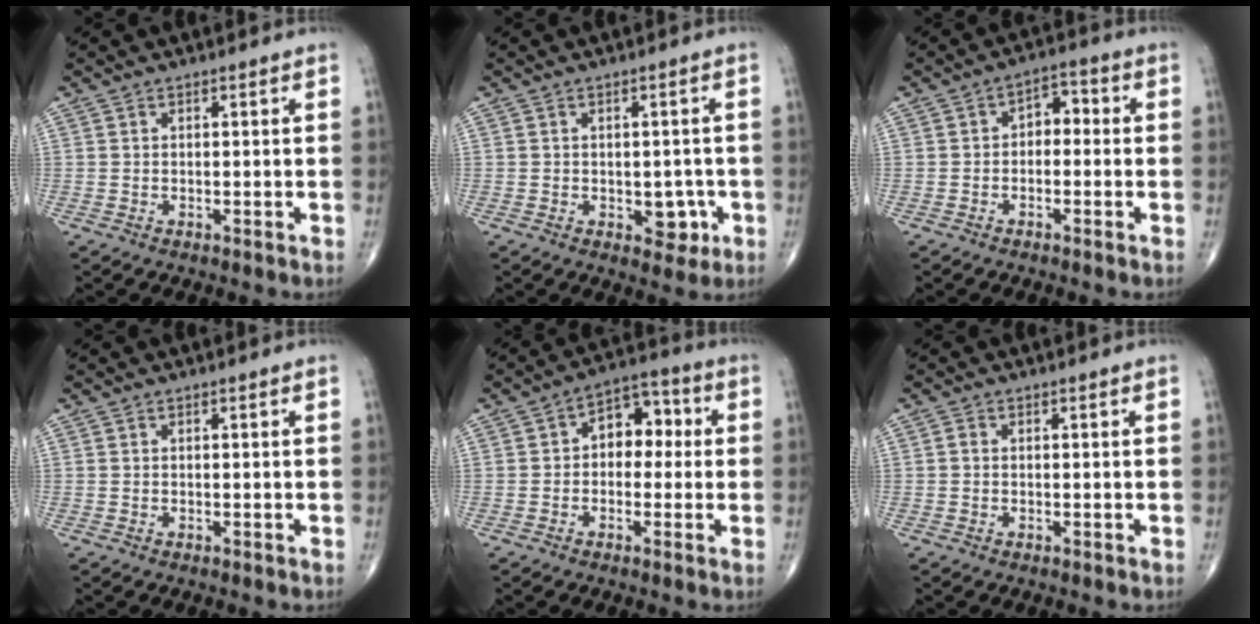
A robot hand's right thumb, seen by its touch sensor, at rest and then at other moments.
{"total": 4.5, "force": [-1.3, 3.0, 3.1], "torque": [-0.007, 0.003, -0.012]}
{"total": 4.3, "force": [-0.4, 3.0, 3.1], "torque": [-0.024, 0.024, -0.021]}
{"total": 0.0}
{"total": 8.3, "force": [0.5, 5.7, 5.9], "torque": [-0.046, 0.033, -0.007]}
{"total": 0.6, "force": [-0.1, 0.5, 0.4], "torque": [-0.005, 0.000, -0.006]}